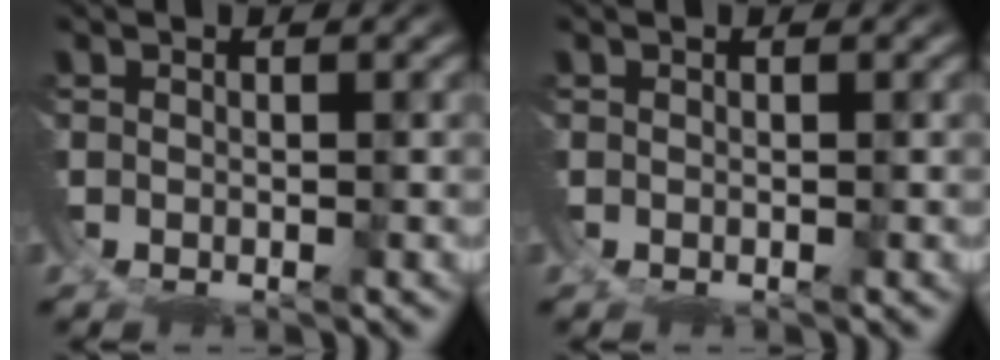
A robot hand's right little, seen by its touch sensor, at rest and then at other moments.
{"total": 0.0}